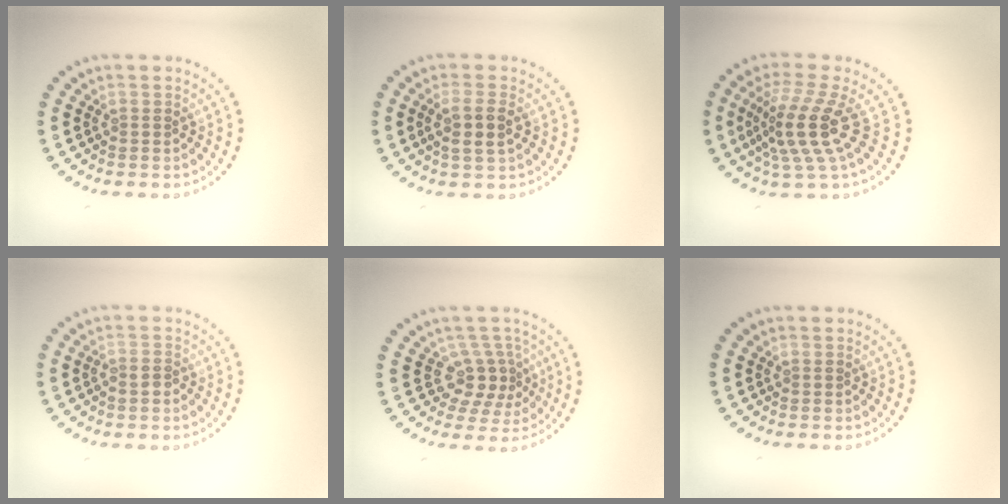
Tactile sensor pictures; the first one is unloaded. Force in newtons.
{"total": 2.5, "press": 2.2, "slide": 1.0}
{"total": 4.5, "press": 3.3, "slide": 3.0}
{"total": 1.1, "press": 0.8, "slide": 0.8}
{"total": 3.2, "press": 2.3, "slide": 2.2}
{"total": 0.0}